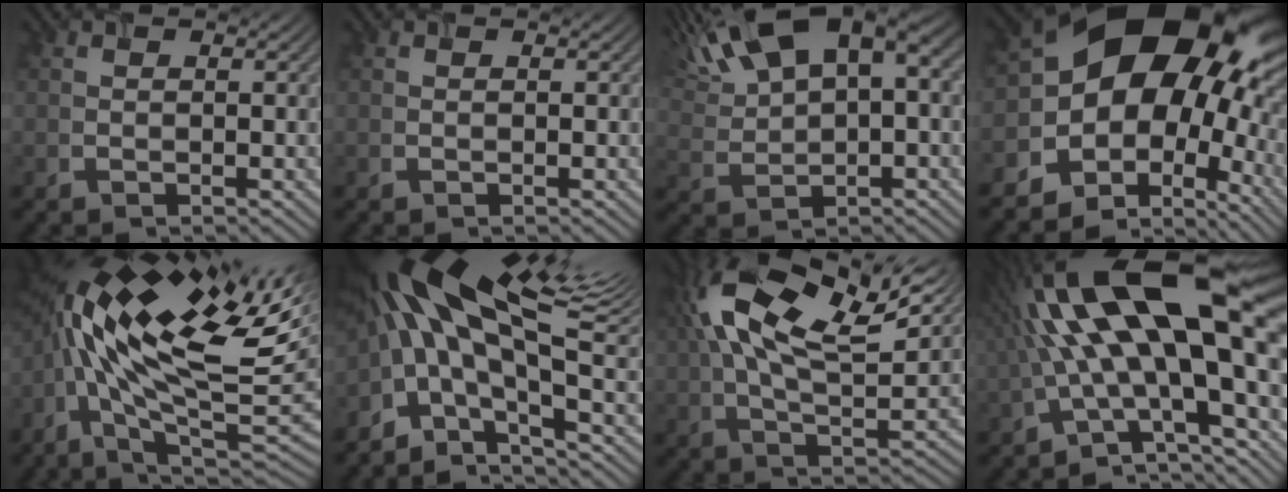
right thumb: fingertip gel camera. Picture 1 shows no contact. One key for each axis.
{"total": 0.0}
{"total": 14.4, "fx": 6.8, "fy": 6.3, "fz": 11.0, "tx": -0.240, "ty": 0.031, "tz": 0.130}
{"total": 16.8, "fx": 0.0, "fy": 13.1, "fz": 10.5, "tx": -0.147, "ty": -0.014, "tz": 0.010}
{"total": 19.5, "fx": 1.8, "fy": 8.5, "fz": 17.5, "tx": -0.321, "ty": -0.002, "tz": 0.040}
{"total": 15.7, "fx": 0.9, "fy": 5.2, "fz": 14.8, "tx": -0.279, "ty": 0.017, "tz": 0.027}
{"total": 18.0, "fx": 6.8, "fy": 8.6, "fz": 14.3, "tx": -0.284, "ty": 0.032, "tz": 0.108}
{"total": 20.9, "fx": 3.2, "fy": 7.4, "fz": 19.2, "tx": -0.327, "ty": 0.031, "tz": 0.062}